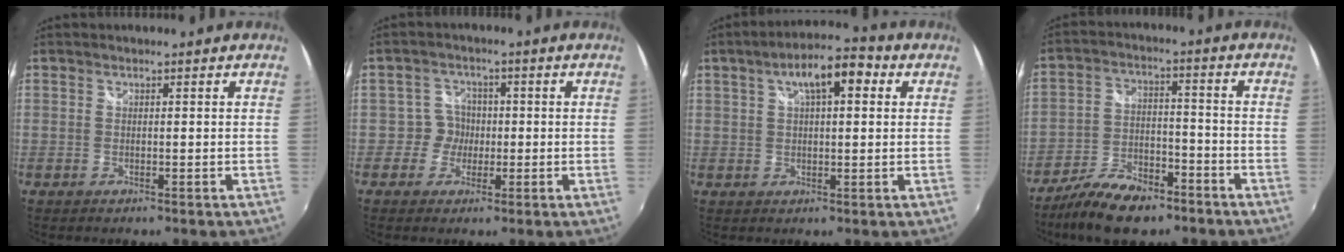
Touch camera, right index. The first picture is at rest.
{"total": 3.7, "force": [-0.9, 3.5, -0.1], "torque": [0.011, 0.008, -0.022]}
{"total": 9.5, "force": [3.7, 3.7, 8.0], "torque": [-0.133, 0.028, 0.056]}
{"total": 13.2, "force": [-9.8, 5.4, 7.0], "torque": [-0.158, -0.011, -0.169]}